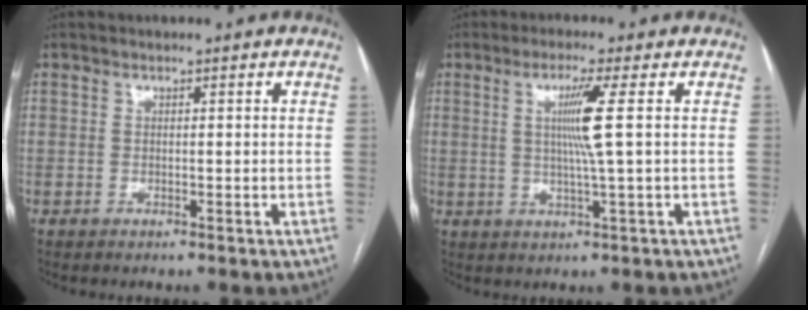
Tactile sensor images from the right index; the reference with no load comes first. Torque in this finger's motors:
{"motor_torque": [0.14, 0.00, 0.18, 0.09]}